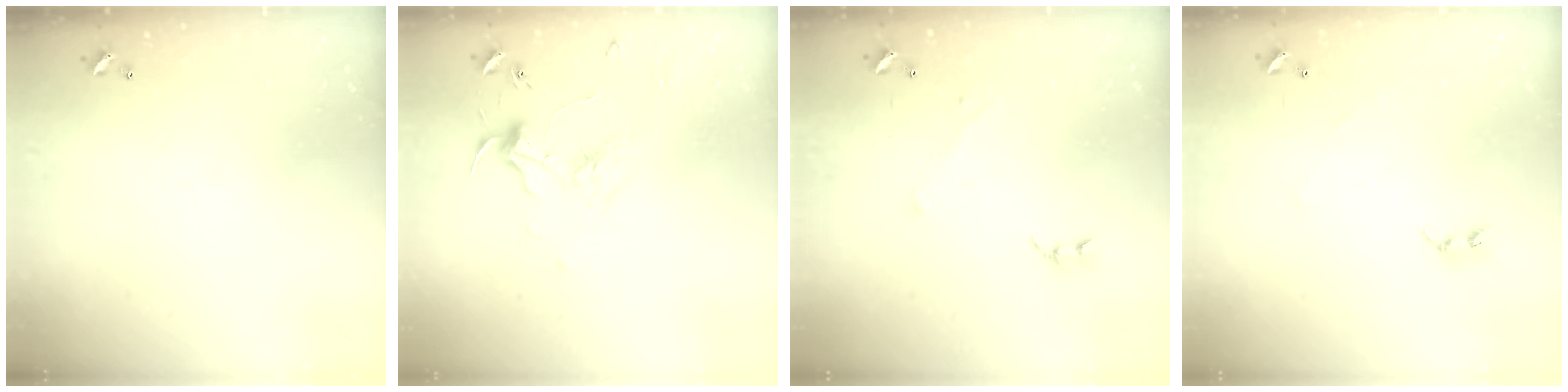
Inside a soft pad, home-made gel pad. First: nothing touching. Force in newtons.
{"total": 1.8, "press": 1.7, "slide": 0.7}
{"total": 1.7, "press": 1.6, "slide": 0.5}
{"total": 3.8, "press": 3.7, "slide": 0.9}